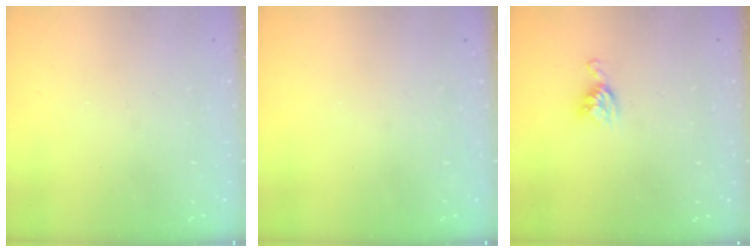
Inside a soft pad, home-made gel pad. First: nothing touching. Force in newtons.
{"total": 0.0}
{"total": 5.5, "press": 5.5, "slide": 0.1}